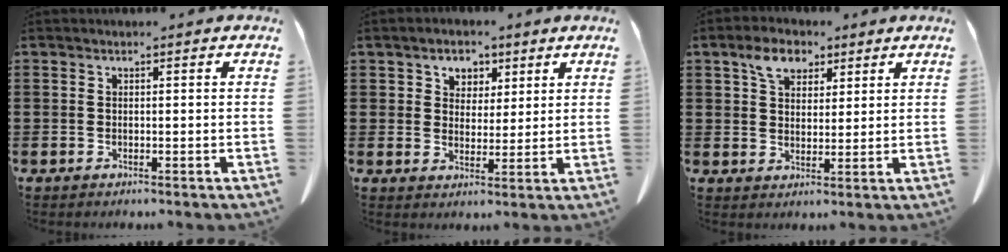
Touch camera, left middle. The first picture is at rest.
{"total": 4.0, "force": [2.5, 3.0, 0.2], "torque": [-0.016, 0.005, 0.042]}
{"total": 6.0, "force": [3.8, 3.6, 2.9], "torque": [-0.064, 0.011, 0.070]}